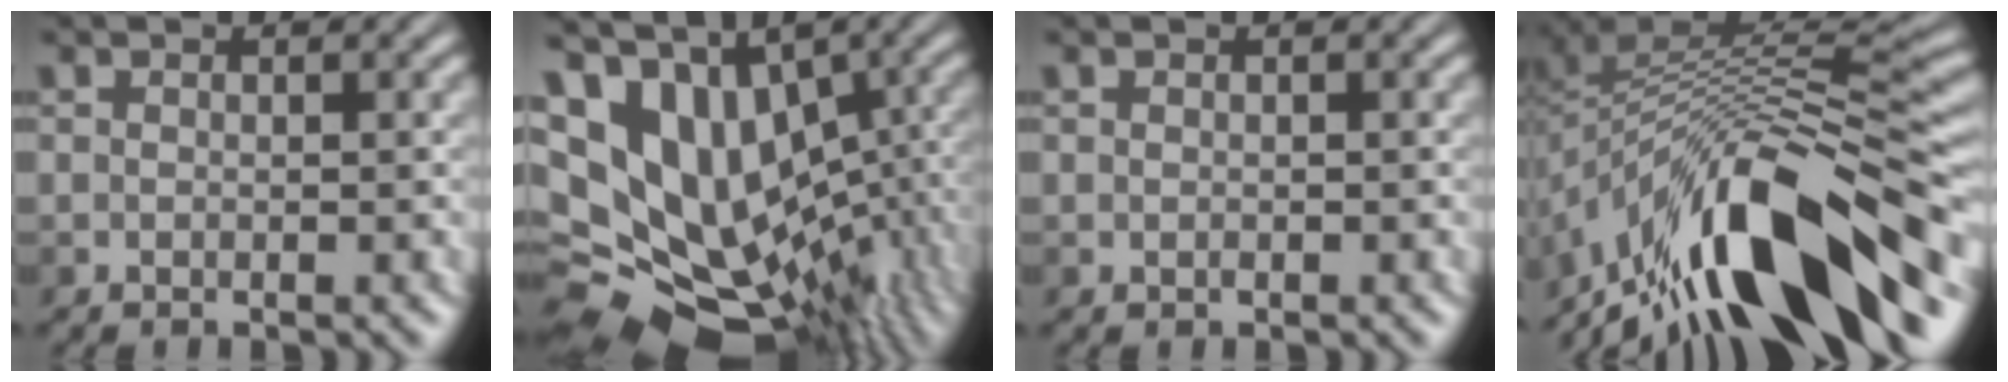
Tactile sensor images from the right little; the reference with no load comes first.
{"total": 15.0, "force": [1.0, 10.8, 10.3], "torque": [-0.163, -0.004, 0.068]}
{"total": 0.0}
{"total": 13.2, "force": [-8.2, 4.5, 9.4], "torque": [-0.159, 0.021, -0.141]}